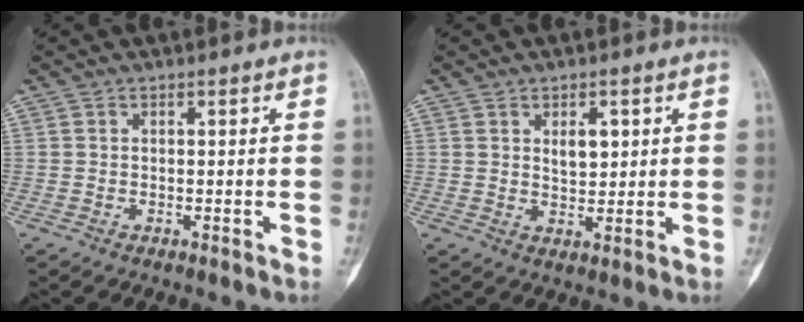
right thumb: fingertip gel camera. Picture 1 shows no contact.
{"total": 4.0, "force": [1.4, 2.2, 3.0], "torque": [-0.032, -0.010, 0.024]}